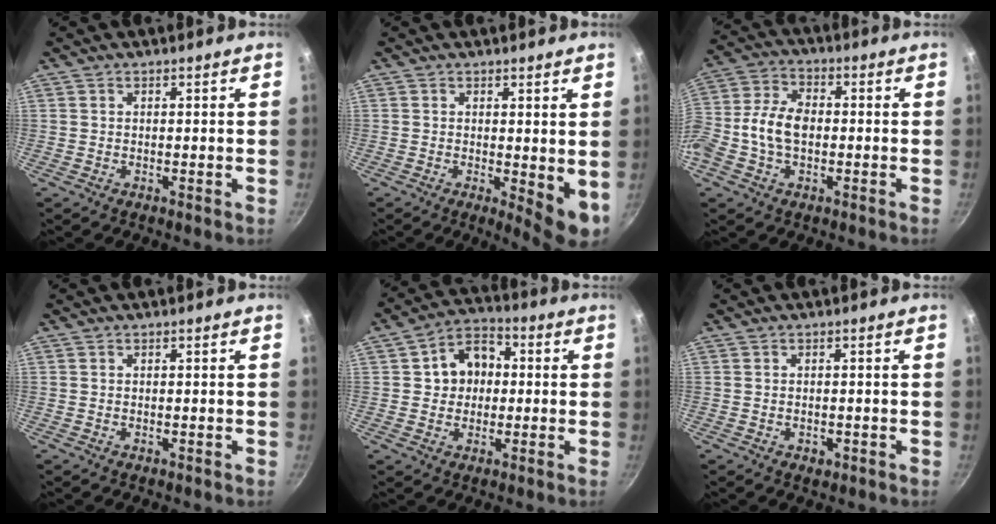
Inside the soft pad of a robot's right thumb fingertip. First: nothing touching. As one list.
[{"total": 6.6, "force": [0.2, 2.5, 6.1], "torque": [-0.072, -0.012, 0.007]}, {"total": 10.2, "force": [-1.2, 6.8, 7.6], "torque": [-0.141, 0.033, -0.038]}, {"total": 0.0}, {"total": 9.1, "force": [0.9, 7.5, 5.1], "torque": [-0.038, 0.016, 0.000]}, {"total": 1.8, "force": [-0.7, 1.2, 1.2], "torque": [-0.018, 0.001, -0.007]}]